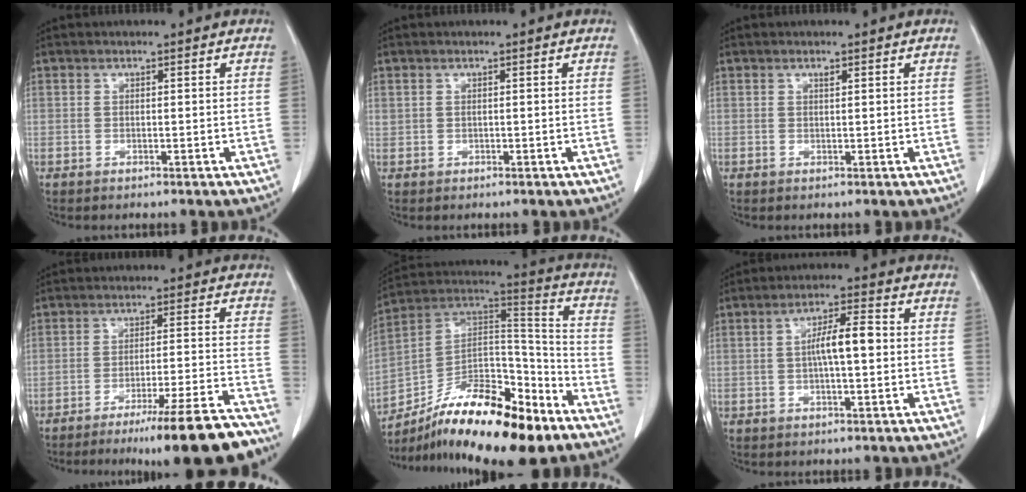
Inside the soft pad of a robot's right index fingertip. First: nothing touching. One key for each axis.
{"total": 0.6, "fx": 0.4, "fy": 0.4, "fz": 0.1, "tx": 0.004, "ty": 0.010, "tz": 0.010}
{"total": 0.5, "fx": 0.3, "fy": 0.1, "fz": 0.4, "tx": -0.009, "ty": -0.002, "tz": 0.006}
{"total": 15.3, "fx": -12.4, "fy": -0.4, "fz": 8.9, "tx": -0.089, "ty": 0.001, "tz": -0.183}
{"total": 22.7, "fx": -14.9, "fy": 7.2, "fz": 15.6, "tx": -0.242, "ty": 0.026, "tz": -0.245}
{"total": 5.9, "fx": 0.0, "fy": 1.1, "fz": 5.8, "tx": -0.105, "ty": 0.013, "tz": -0.003}